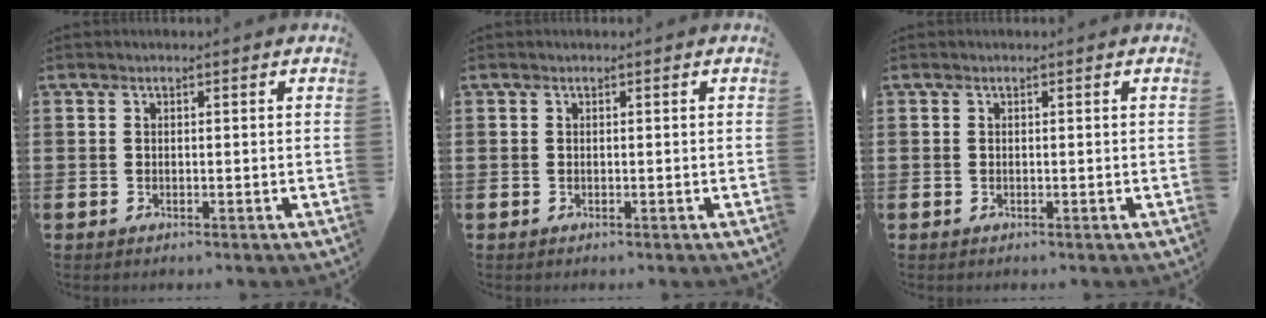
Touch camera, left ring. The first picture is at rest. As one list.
[{"total": 0.0}, {"total": 0.0}]